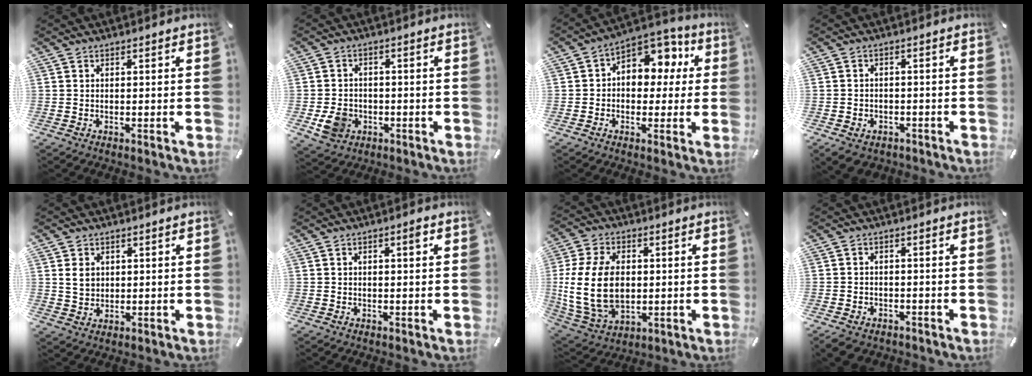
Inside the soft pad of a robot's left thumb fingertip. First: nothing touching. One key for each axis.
{"total": 6.8, "fx": -1.8, "fy": 5.9, "fz": 2.9, "tx": -0.069, "ty": 0.006, "tz": -0.032}
{"total": 8.9, "fx": 2.2, "fy": 7.3, "fz": 4.5, "tx": -0.062, "ty": -0.019, "tz": 0.038}
{"total": 3.9, "fx": -2.3, "fy": 2.9, "fz": 1.2, "tx": -0.025, "ty": 0.012, "tz": -0.045}
{"total": 4.4, "fx": 1.1, "fy": 3.8, "fz": 1.7, "tx": -0.032, "ty": 0.004, "tz": 0.021}
{"total": 2.2, "fx": 0.5, "fy": 0.8, "fz": 2.0, "tx": -0.023, "ty": 0.001, "tz": 0.002}
{"total": 17.7, "fx": 0.0, "fy": 12.6, "fz": 12.4, "tx": -0.265, "ty": -0.001, "tz": 0.001}
{"total": 3.3, "fx": -2.4, "fy": 2.1, "fz": 0.9, "tx": -0.021, "ty": 0.012, "tz": -0.049}